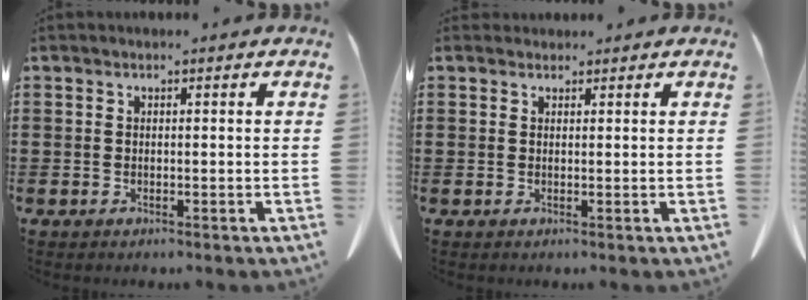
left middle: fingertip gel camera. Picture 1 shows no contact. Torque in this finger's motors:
{"motor_torque": [0.20, 0.18, 0.00, 0.00]}